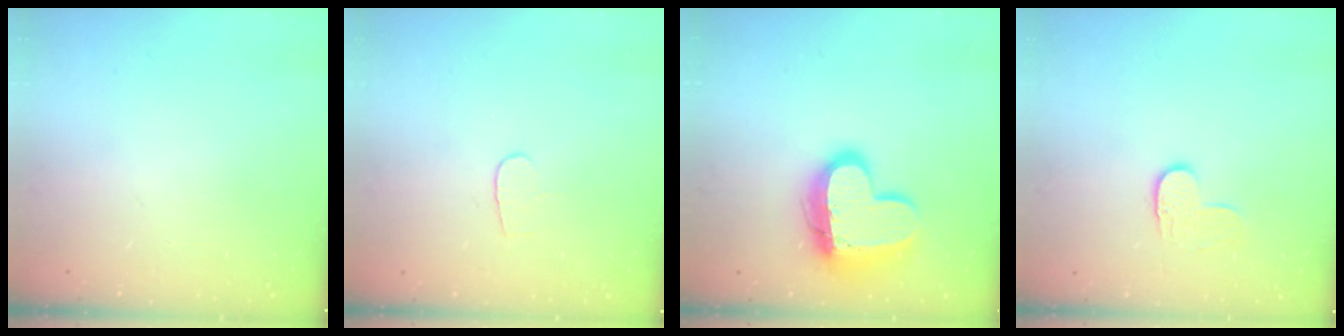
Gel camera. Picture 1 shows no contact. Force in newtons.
{"total": 4.3, "press": 4.3, "slide": 0.3}
{"total": 16.3, "press": 16.3, "slide": 1.3}
{"total": 6.3, "press": 6.3, "slide": 0.4}